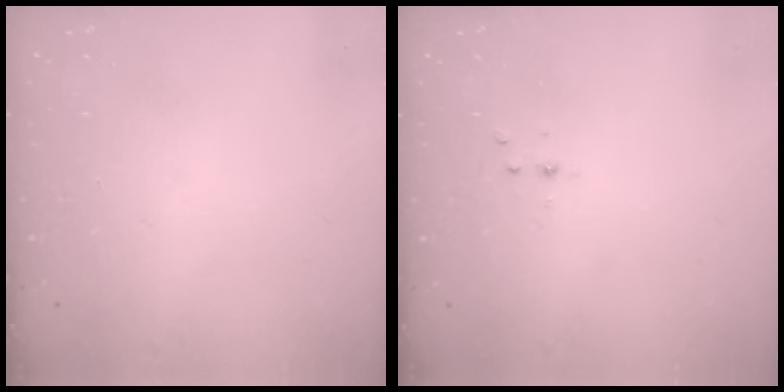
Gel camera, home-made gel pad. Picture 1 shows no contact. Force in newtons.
{"total": 3.0, "press": 2.6, "slide": 1.5}